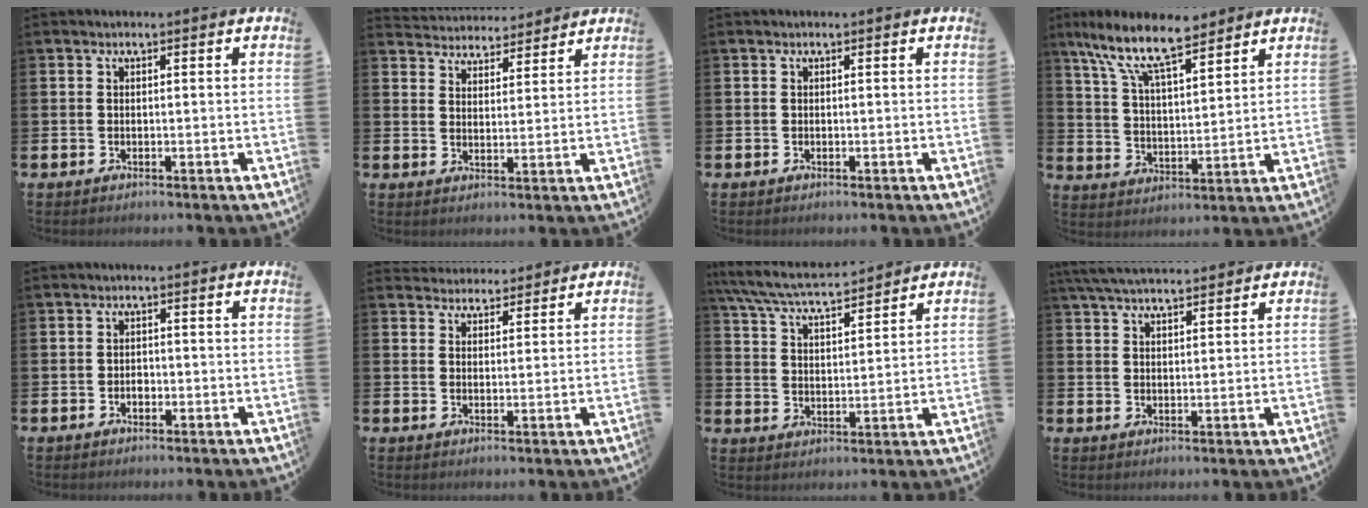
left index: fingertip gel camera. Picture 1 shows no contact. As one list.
[{"total": 4.3, "force": [4.2, 0.8, -0.5], "torque": [-0.003, -0.032, 0.075]}, {"total": 0.0}, {"total": 10.8, "force": [8.7, 2.9, 5.8], "torque": [-0.133, -0.035, 0.152]}, {"total": 1.2, "force": [-0.5, 0.9, 0.6], "torque": [-0.006, 0.000, -0.011]}, {"total": 3.5, "force": [3.4, 0.9, -0.4], "torque": [0.001, -0.018, 0.062]}, {"total": 6.8, "force": [6.4, 0.8, 2.0], "torque": [-0.066, -0.037, 0.113]}, {"total": 5.1, "force": [4.8, 0.8, 1.3], "torque": [-0.045, -0.013, 0.091]}]